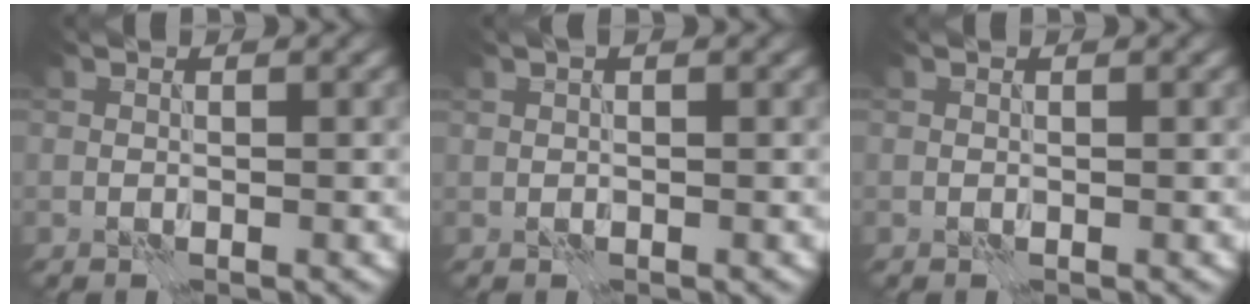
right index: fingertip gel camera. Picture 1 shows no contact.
{"total": 1.1, "force": [0.8, 0.4, 0.6], "torque": [-0.010, 0.002, 0.012]}
{"total": 0.0}